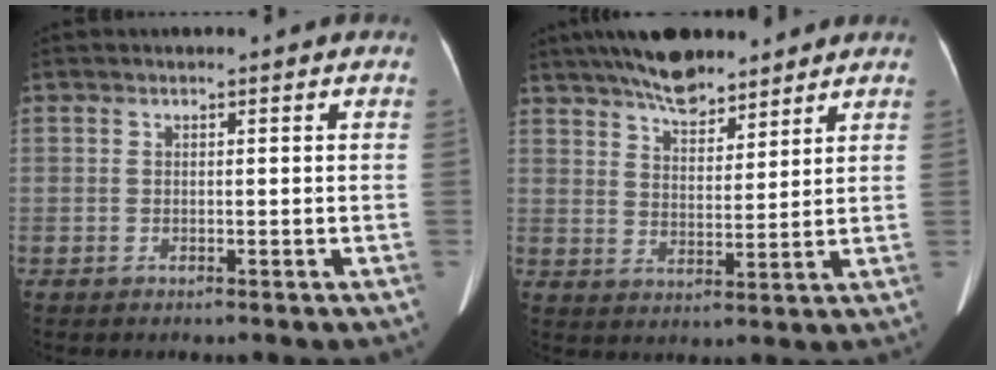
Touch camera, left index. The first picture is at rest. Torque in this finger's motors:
{"motor_torque": [1.03, -1.11, 0.15, 0.02]}